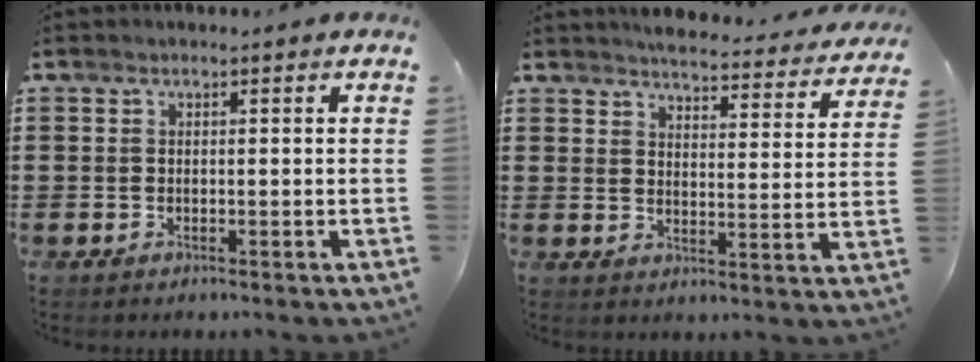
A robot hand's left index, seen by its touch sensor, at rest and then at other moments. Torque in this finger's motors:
{"motor_torque": [0.71, -1.43, 0.36, 0.04]}